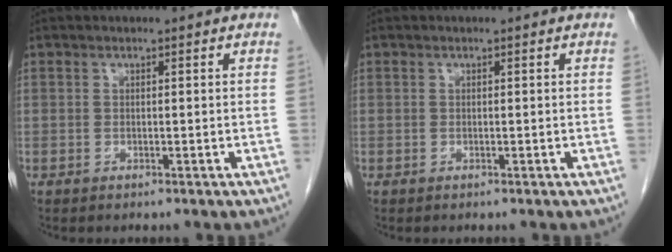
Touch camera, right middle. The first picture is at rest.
{"total": 0.0}